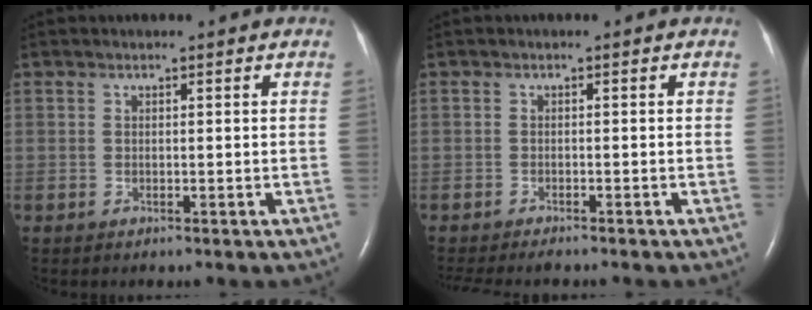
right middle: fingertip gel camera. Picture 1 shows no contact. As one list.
[{"total": 6.7, "force": [-5.9, 1.1, 3.0], "torque": [-0.045, -0.010, -0.089]}]